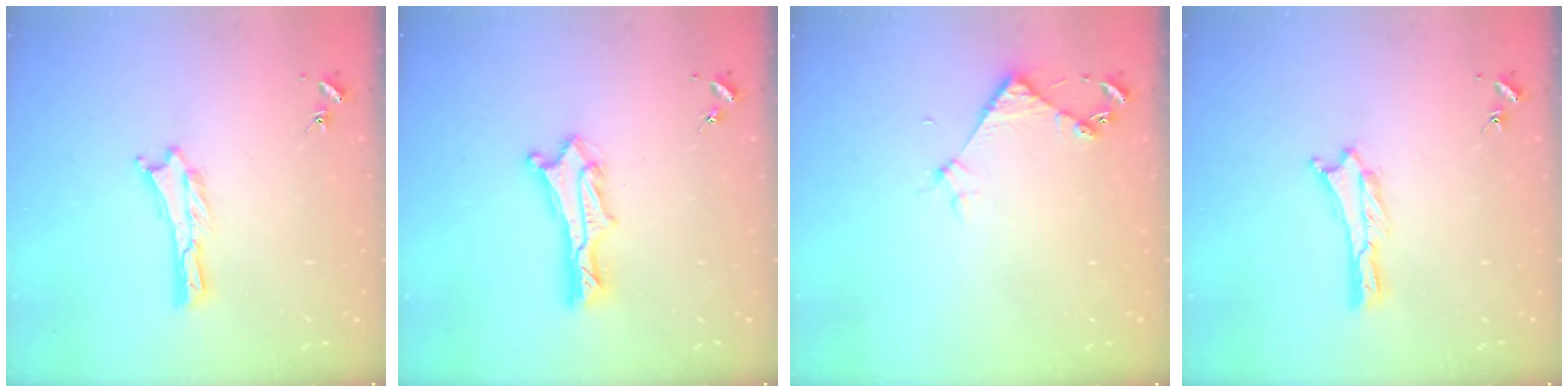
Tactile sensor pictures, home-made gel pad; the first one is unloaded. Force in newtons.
{"total": 3.0, "press": 3.0, "slide": 0.2}
{"total": 3.7, "press": 3.7, "slide": 0.3}
{"total": 0.0}